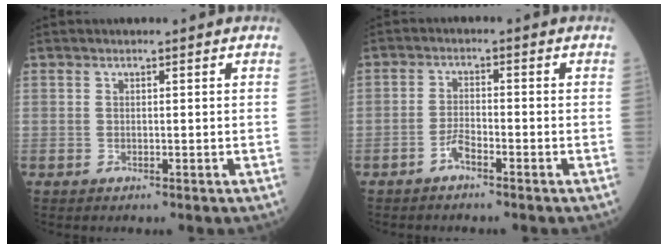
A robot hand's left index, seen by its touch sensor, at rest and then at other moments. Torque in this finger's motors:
{"motor_torque": [0.18, 0.27, 0.03, 0.01]}